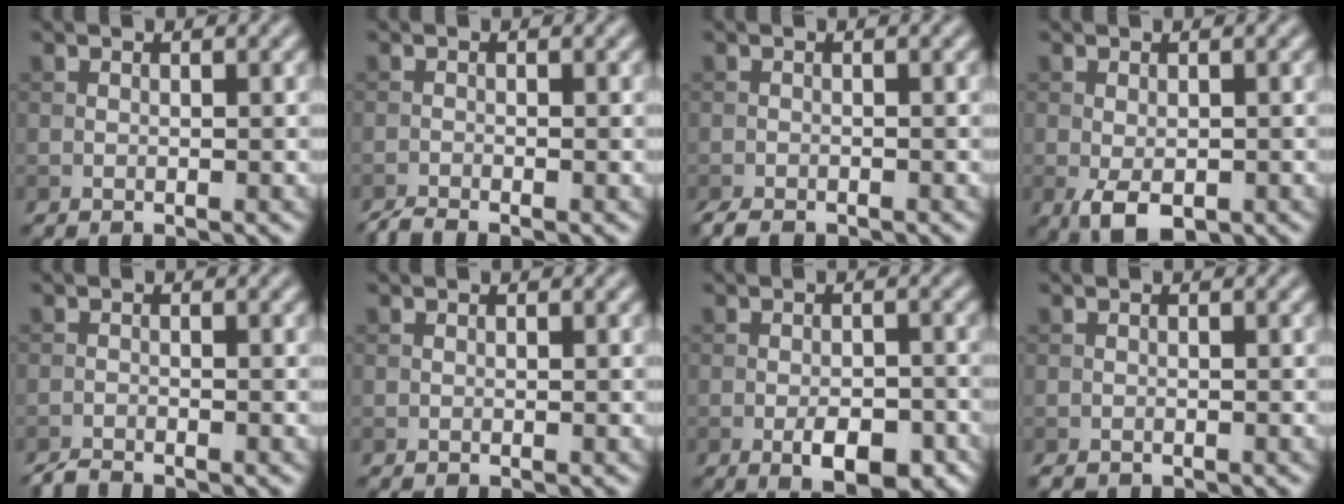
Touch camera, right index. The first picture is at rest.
{"total": 1.8, "force": [-1.6, 0.1, 0.9], "torque": [-0.018, -0.004, -0.036]}
{"total": 2.2, "force": [-1.9, 0.7, 1.0], "torque": [-0.019, -0.005, -0.035]}
{"total": 3.6, "force": [-1.4, 1.9, 2.7], "torque": [-0.054, -0.011, -0.022]}
{"total": 1.4, "force": [-1.4, 0.0, 0.3], "torque": [-0.007, -0.002, -0.032]}
{"total": 0.0}
{"total": 4.9, "force": [-2.2, 2.2, 3.8], "torque": [-0.059, -0.004, -0.032]}
{"total": 0.7, "force": [-0.7, 0.3, 0.2], "torque": [-0.003, -0.003, -0.011]}